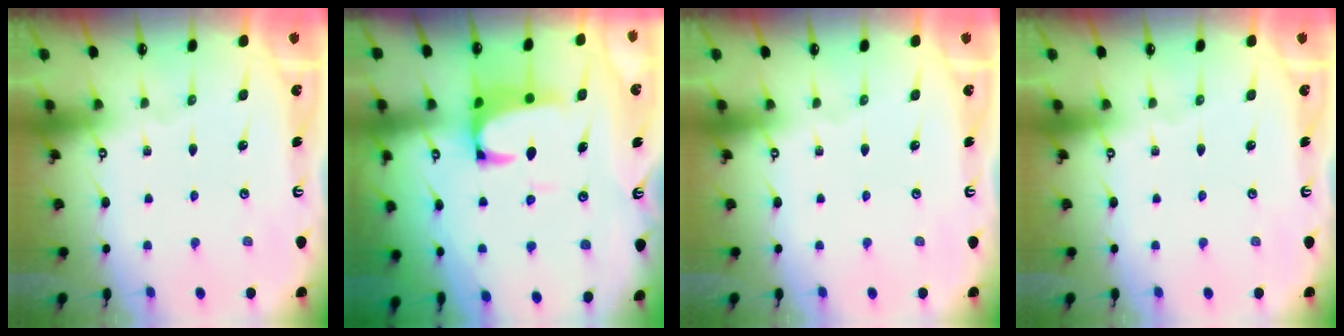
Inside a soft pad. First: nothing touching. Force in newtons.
{"total": 4.3, "press": 4.2, "slide": 1.1}
{"total": 0.0}
{"total": 0.0}